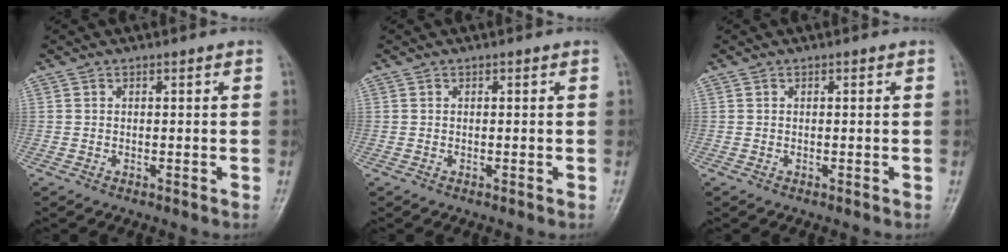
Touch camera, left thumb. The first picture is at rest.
{"total": 0.0}
{"total": 0.0}